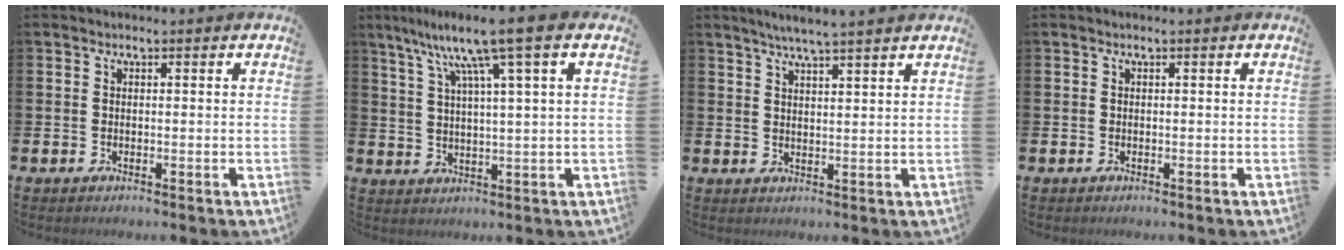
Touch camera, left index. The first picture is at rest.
{"total": 9.0, "force": [5.6, -0.1, 7.0], "torque": [-0.148, -0.016, 0.089]}
{"total": 4.2, "force": [4.0, -0.7, 1.1], "torque": [-0.027, -0.015, 0.071]}
{"total": 0.0}